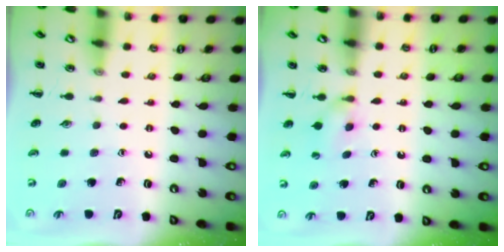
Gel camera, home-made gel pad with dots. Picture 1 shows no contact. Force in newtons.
{"total": 5.5, "press": 5.3, "slide": 1.3}